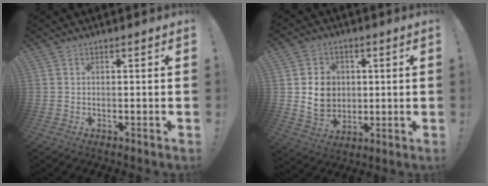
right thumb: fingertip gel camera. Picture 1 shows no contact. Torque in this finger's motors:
{"motor_torque": [0.25, 0.16, 0.28, 0.41, 0.18]}